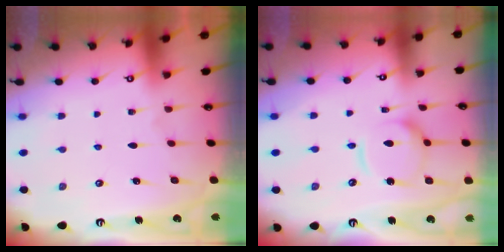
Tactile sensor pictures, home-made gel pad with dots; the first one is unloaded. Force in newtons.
{"total": 11.9, "press": 11.8, "slide": 1.2}